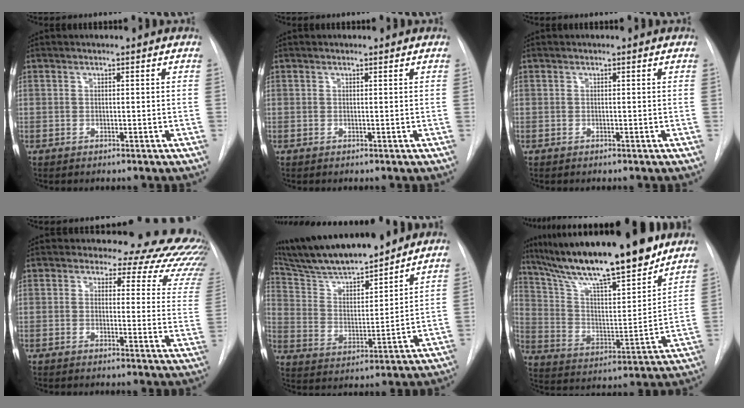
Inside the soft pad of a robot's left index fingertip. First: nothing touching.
{"total": 0.0}
{"total": 0.0}
{"total": 17.9, "force": [16.5, 5.8, 4.1], "torque": [-0.023, -0.097, 0.150]}
{"total": 17.8, "force": [15.7, 2.0, 8.1], "torque": [-0.149, 0.007, 0.277]}
{"total": 22.7, "force": [18.5, 2.8, 12.8], "torque": [-0.221, -0.006, 0.305]}